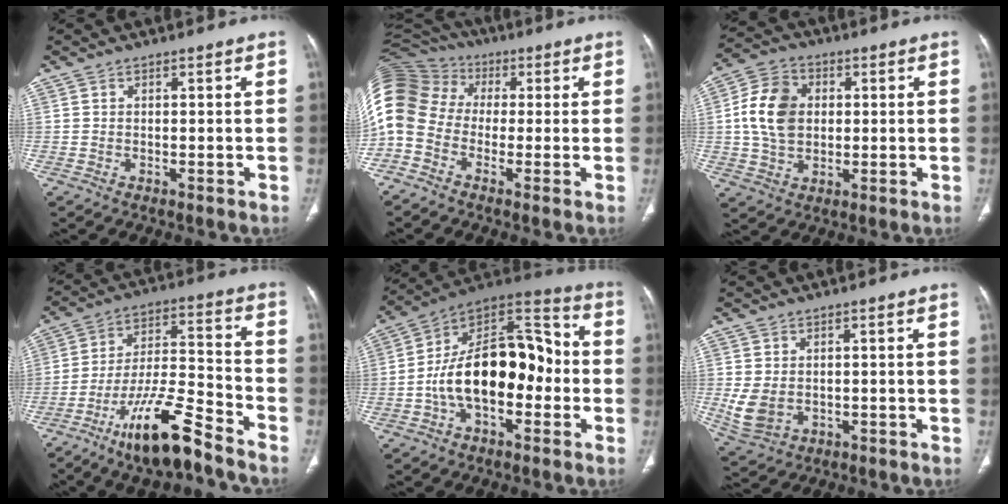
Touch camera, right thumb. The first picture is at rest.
{"total": 19.8, "force": [-1.0, 16.2, 11.3], "torque": [-0.283, 0.076, -0.032]}
{"total": 11.7, "force": [1.1, 8.8, 7.6], "torque": [-0.122, 0.012, 0.015]}
{"total": 16.0, "force": [-11.2, 3.4, 10.9], "torque": [-0.194, 0.073, -0.196]}
{"total": 21.1, "force": [-3.1, 12.0, 17.1], "torque": [-0.251, 0.055, -0.057]}
{"total": 5.8, "force": [-0.4, 4.5, 3.7], "torque": [-0.072, -0.006, 0.010]}